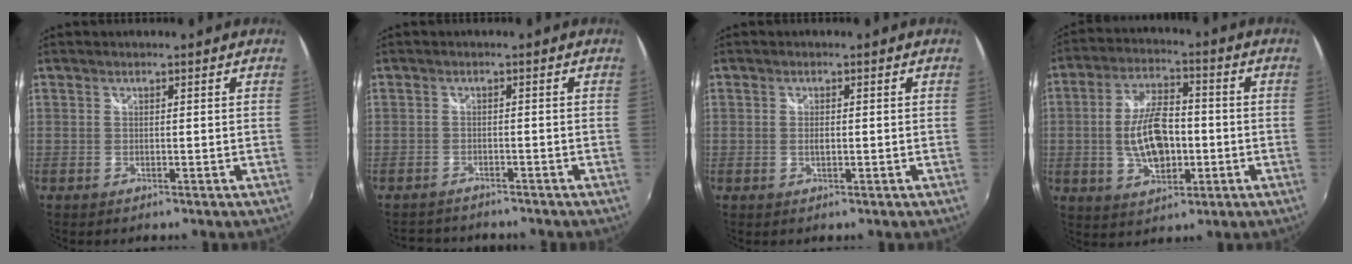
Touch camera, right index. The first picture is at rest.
{"total": 4.4, "force": [-4.2, 1.3, 0.6], "torque": [-0.028, -0.003, -0.068]}
{"total": 1.2, "force": [-0.1, 0.4, 1.1], "torque": [-0.023, 0.000, -0.001]}
{"total": 11.9, "force": [-1.7, 6.2, 9.9], "torque": [-0.194, 0.005, -0.025]}